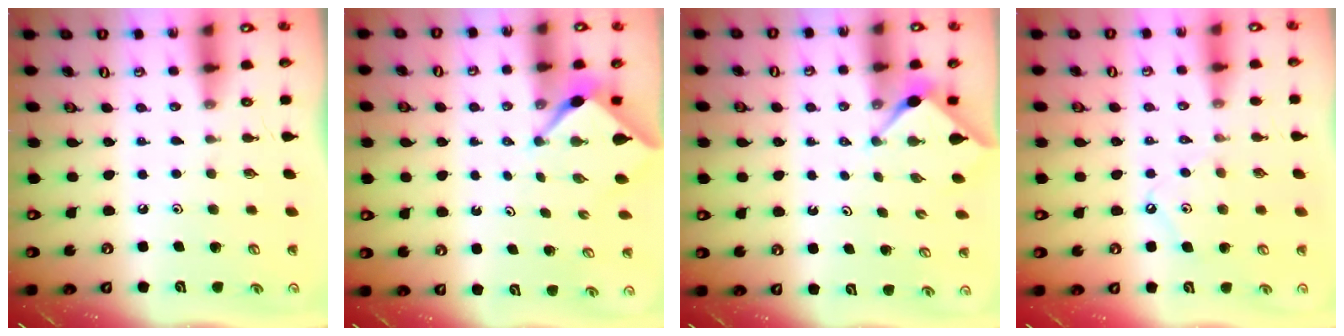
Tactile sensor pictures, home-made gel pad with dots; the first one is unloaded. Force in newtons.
{"total": 2.2, "press": 2.2, "slide": 0.3}
{"total": 3.0, "press": 3.0, "slide": 0.3}
{"total": 6.2, "press": 6.2, "slide": 0.8}